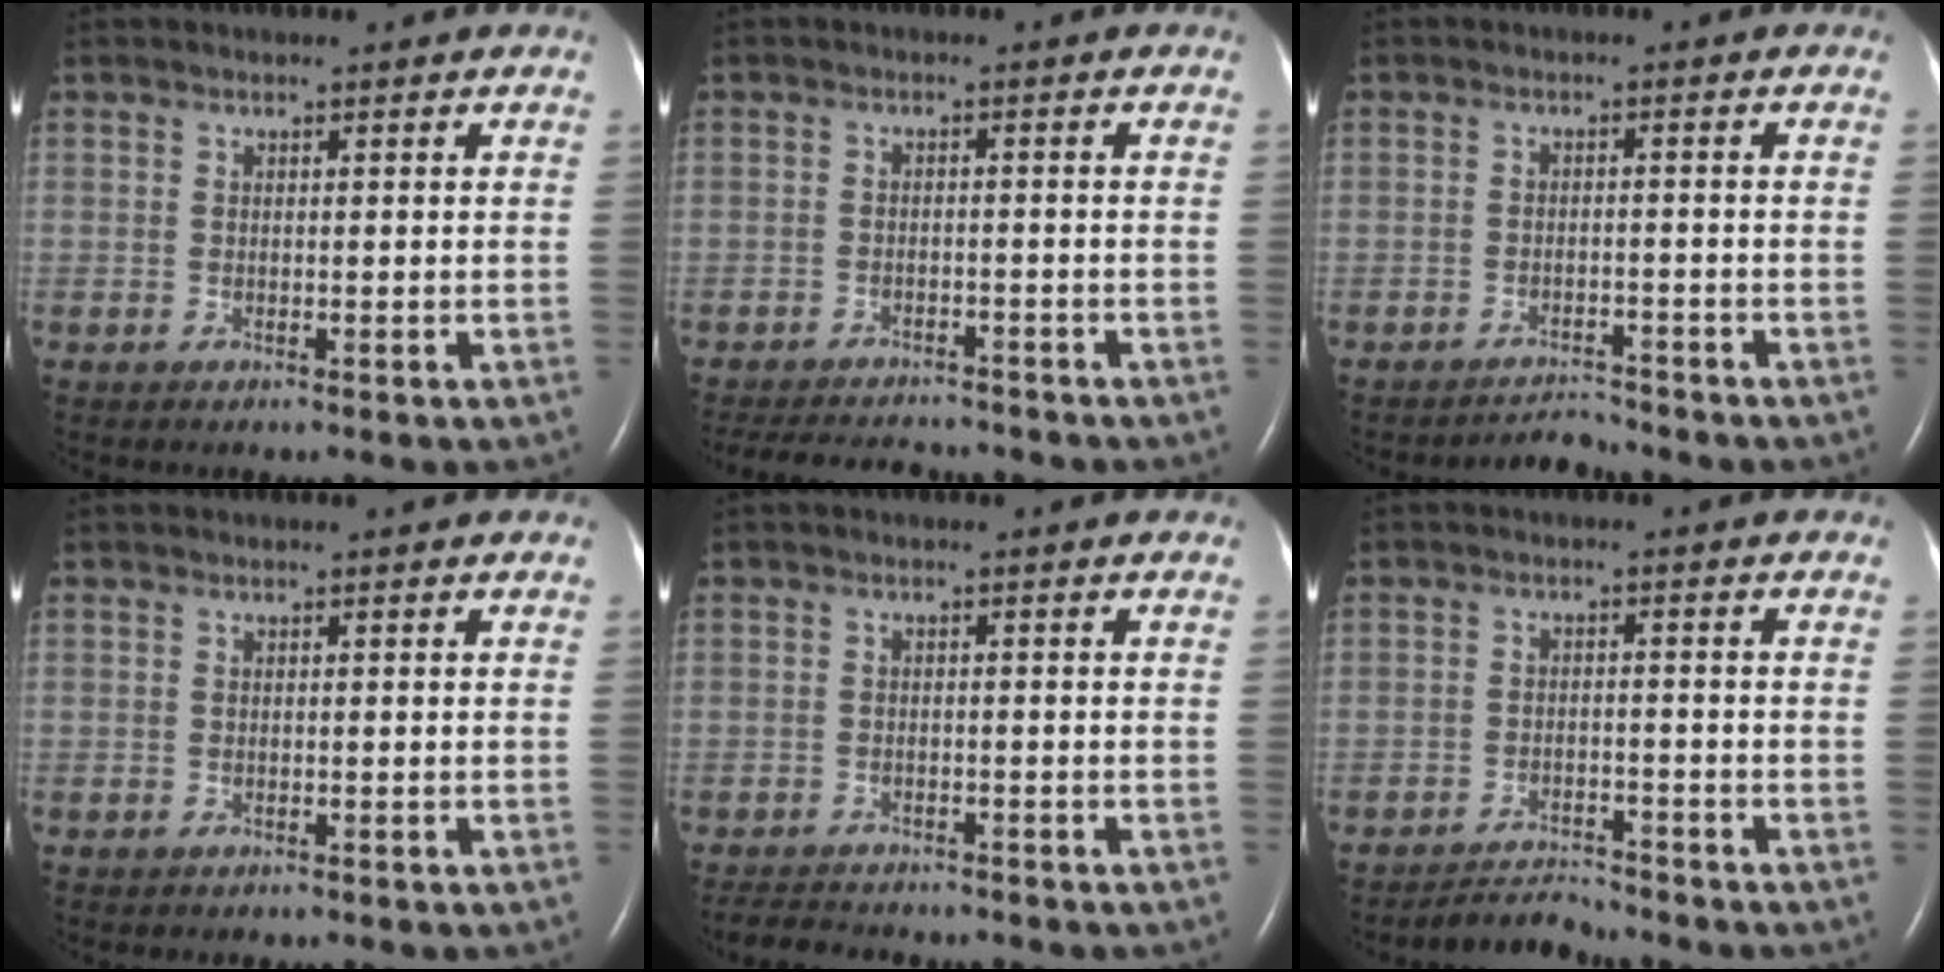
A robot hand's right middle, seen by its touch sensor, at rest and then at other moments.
{"total": 11.6, "force": [-10.6, 3.0, 3.7], "torque": [-0.078, -0.004, -0.145]}
{"total": 2.7, "force": [-2.6, -0.1, -0.7], "torque": [0.010, -0.011, -0.038]}
{"total": 0.0}
{"total": 6.2, "force": [-5.7, 1.6, 1.8], "torque": [-0.031, -0.010, -0.084]}
{"total": 3.6, "force": [-3.5, 0.0, -0.5], "torque": [0.002, -0.014, -0.058]}